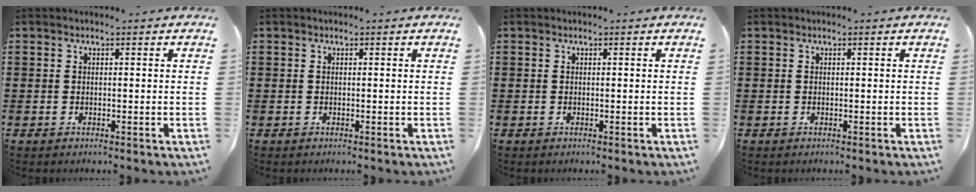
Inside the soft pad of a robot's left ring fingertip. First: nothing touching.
{"total": 0.0}
{"total": 0.0}
{"total": 0.0}